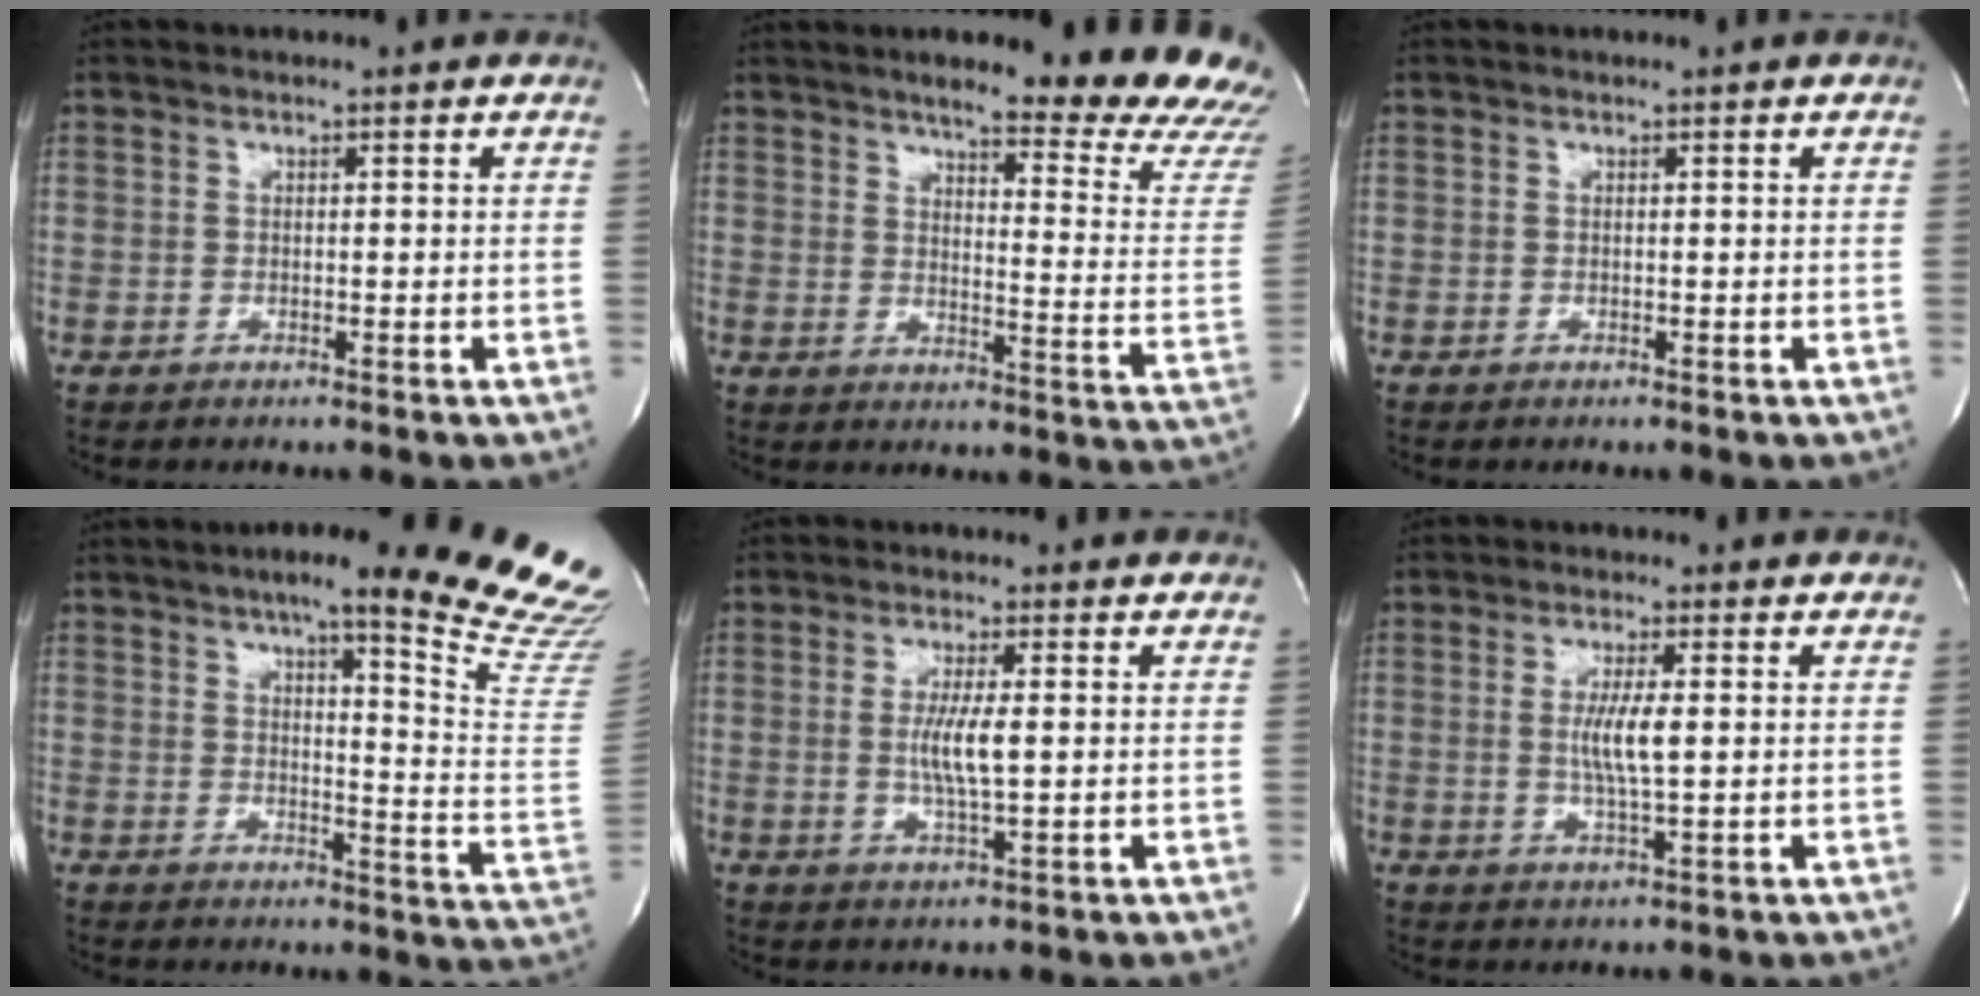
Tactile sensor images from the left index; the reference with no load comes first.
{"total": 20.3, "force": [18.2, 1.7, 8.9], "torque": [-0.107, -0.093, 0.203]}
{"total": 0.0}
{"total": 24.0, "force": [19.5, 0.4, 13.9], "torque": [-0.160, -0.084, 0.227]}
{"total": 5.3, "force": [0.2, 0.5, 5.2], "torque": [-0.106, -0.006, 0.003]}
{"total": 5.2, "force": [0.4, 0.5, 5.2], "torque": [-0.103, -0.006, 0.007]}